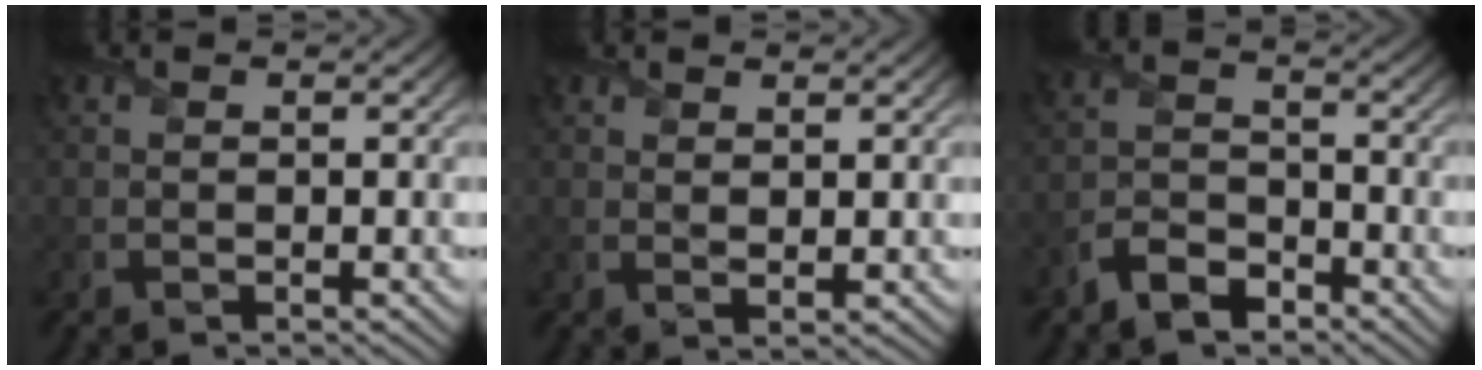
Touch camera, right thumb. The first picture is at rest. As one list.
[{"total": 1.5, "force": [1.2, 0.3, 0.9], "torque": [-0.019, -0.005, 0.025]}, {"total": 4.6, "force": [-3.5, 2.1, 2.1], "torque": [-0.044, -0.003, -0.077]}]